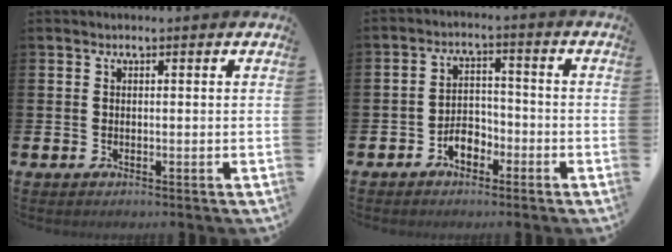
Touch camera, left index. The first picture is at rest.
{"total": 3.7, "force": [-2.4, 2.2, 1.7], "torque": [-0.036, 0.012, -0.050]}